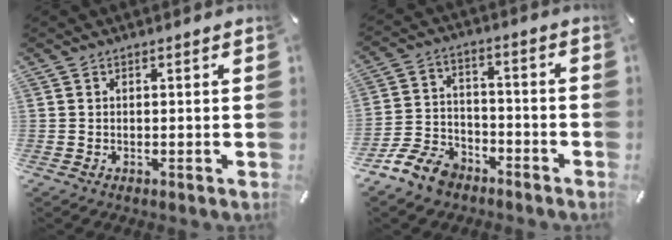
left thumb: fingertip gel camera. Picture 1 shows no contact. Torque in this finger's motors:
{"motor_torque": [-0.18, 0.27, 0.68, 0.69, 0.00]}